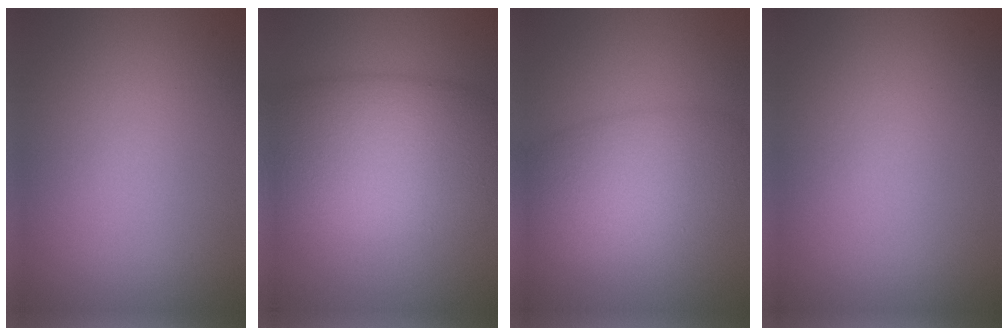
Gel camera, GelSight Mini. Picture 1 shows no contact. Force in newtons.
{"total": 12.0, "press": 12.0, "slide": 0.6}
{"total": 6.9, "press": 6.9, "slide": 0.5}
{"total": 0.0}